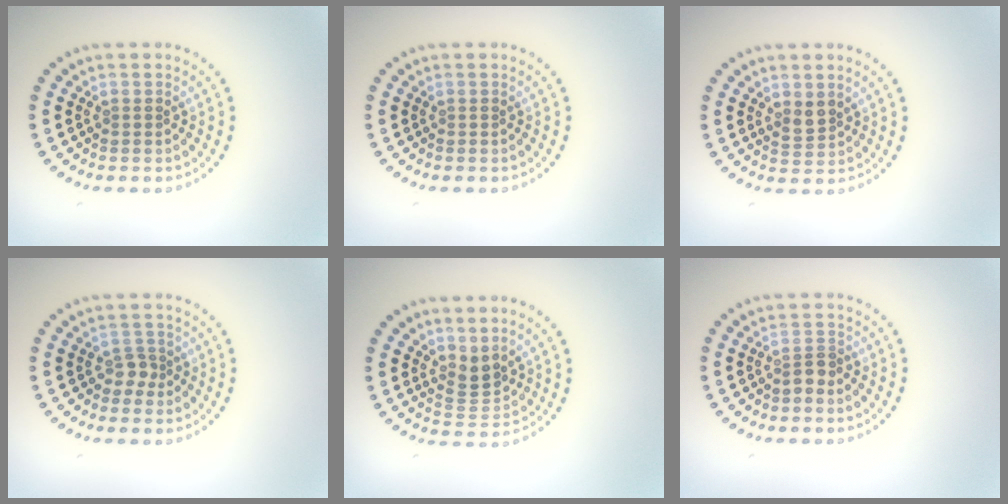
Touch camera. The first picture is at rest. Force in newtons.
{"total": 0.0}
{"total": 1.7, "press": 1.4, "slide": 0.8}
{"total": 1.4, "press": 1.0, "slide": 0.9}
{"total": 2.2, "press": 1.6, "slide": 1.6}
{"total": 1.6, "press": 1.2, "slide": 1.1}